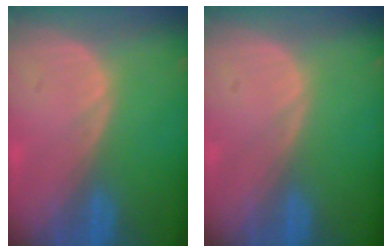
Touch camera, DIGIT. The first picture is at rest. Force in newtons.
{"total": 0.0}